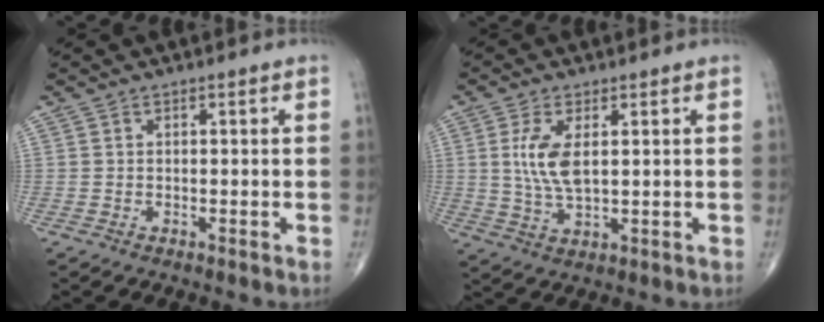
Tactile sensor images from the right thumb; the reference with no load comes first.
{"total": 9.1, "force": [1.6, 4.2, 8.0], "torque": [-0.167, -0.010, 0.036]}